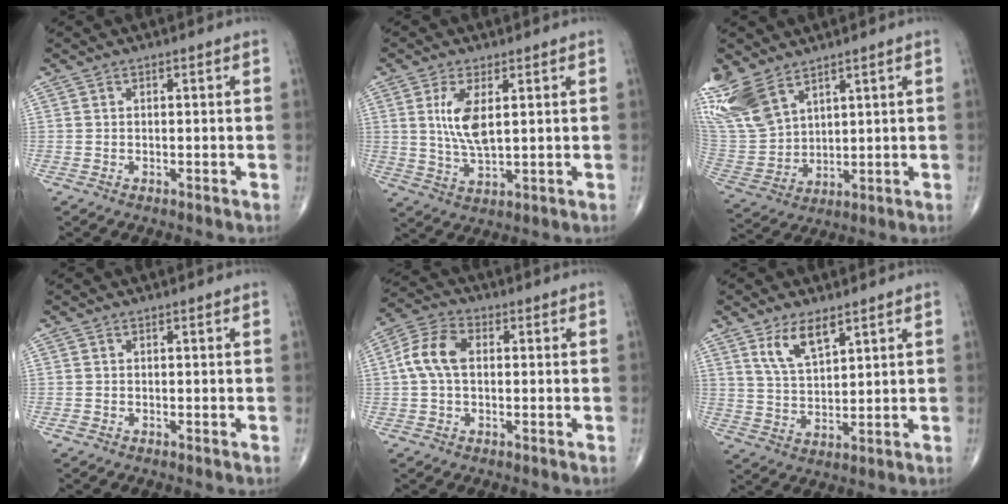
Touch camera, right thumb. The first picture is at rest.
{"total": 7.3, "force": [1.9, 2.9, 6.4], "torque": [-0.133, -0.014, 0.044]}
{"total": 15.3, "force": [9.9, 8.2, 8.2], "torque": [-0.188, -0.026, 0.214]}
{"total": 0.5, "force": [-0.2, 0.4, 0.2], "torque": [-0.004, -0.001, -0.005]}
{"total": 7.6, "force": [0.7, 4.8, 5.8], "torque": [-0.124, 0.025, 0.007]}
{"total": 7.2, "force": [4.4, 2.9, 4.9], "torque": [-0.083, -0.026, 0.089]}